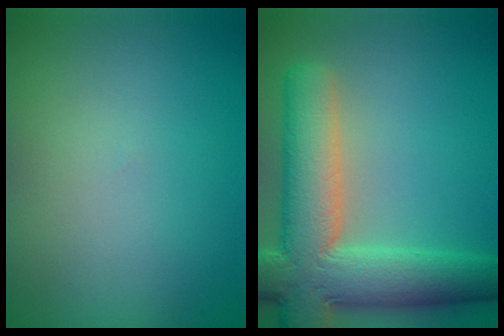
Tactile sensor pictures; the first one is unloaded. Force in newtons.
{"total": 10.1, "press": 10.1, "slide": 1.0}